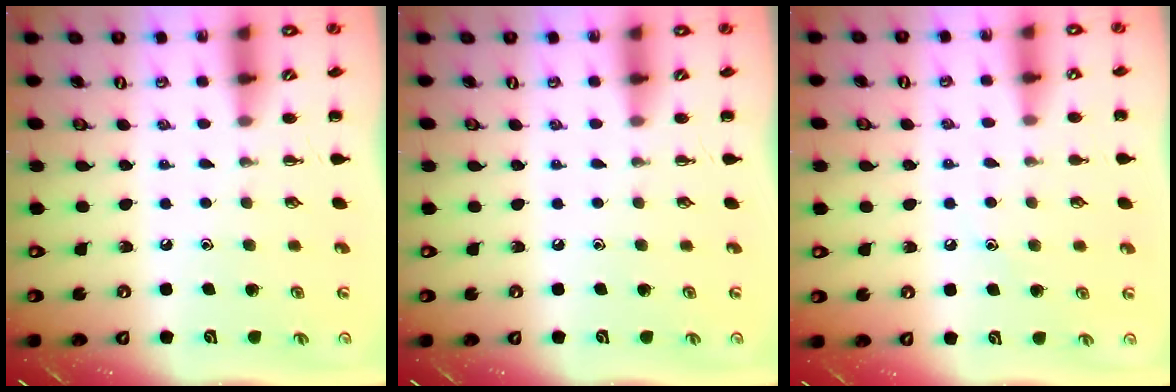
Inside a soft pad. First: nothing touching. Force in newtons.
{"total": 0.0}
{"total": 7.3, "press": 7.0, "slide": 2.1}